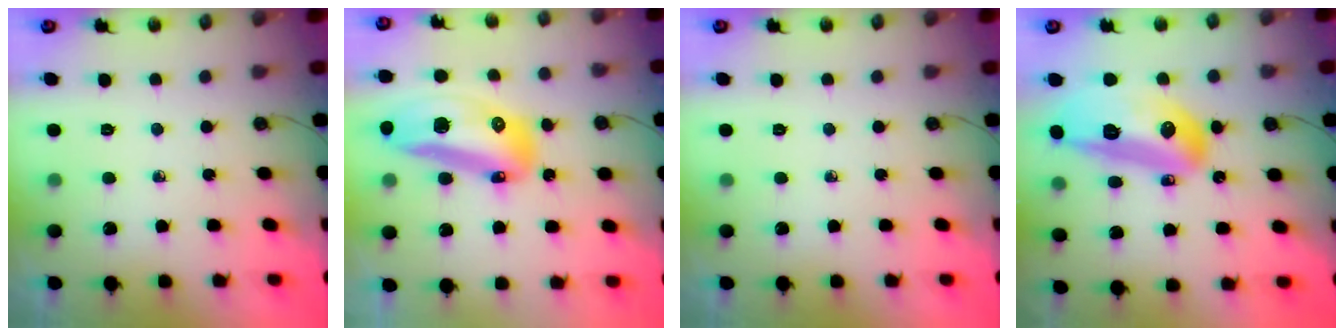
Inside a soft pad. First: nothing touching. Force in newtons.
{"total": 28.5, "press": 22.7, "slide": 17.3}
{"total": 0.0}
{"total": 21.5, "press": 20.7, "slide": 5.8}